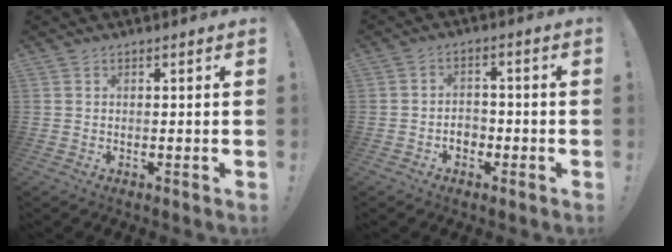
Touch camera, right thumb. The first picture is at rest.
{"total": 4.1, "force": [-1.6, 3.1, 2.0], "torque": [-0.027, 0.005, -0.028]}